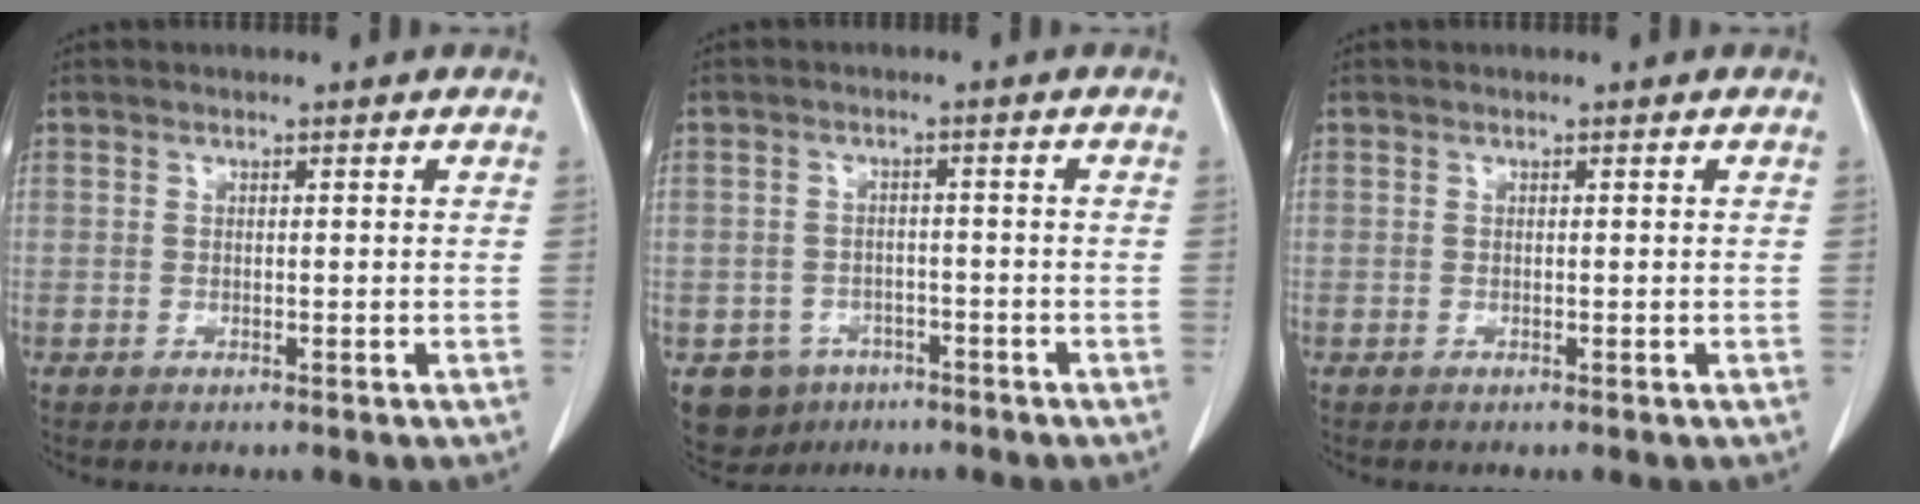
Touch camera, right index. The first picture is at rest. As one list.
[{"total": 5.6, "force": [-3.2, 4.4, 0.9], "torque": [-0.014, 0.008, -0.044]}, {"total": 0.0}]